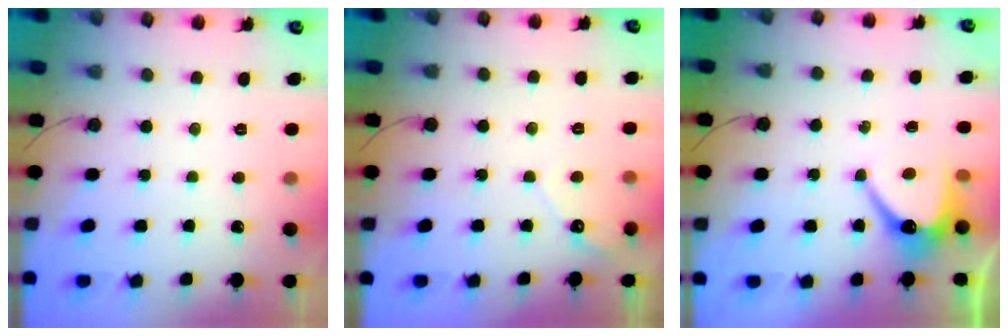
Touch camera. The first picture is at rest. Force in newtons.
{"total": 3.5, "press": 3.5, "slide": 0.2}
{"total": 7.4, "press": 7.3, "slide": 0.3}